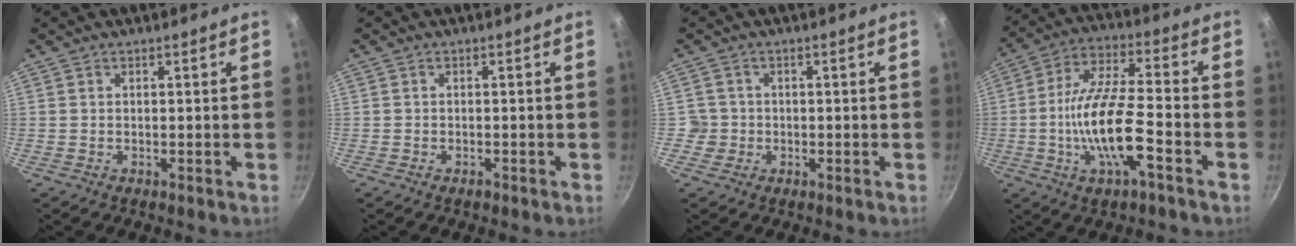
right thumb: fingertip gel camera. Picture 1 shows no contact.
{"total": 0.9, "force": [-0.6, 0.5, 0.4], "torque": [-0.010, 0.004, -0.009]}
{"total": 2.9, "force": [-0.5, 2.8, 0.3], "torque": [0.015, 0.015, -0.009]}
{"total": 14.7, "force": [-4.7, 4.2, 13.3], "torque": [-0.253, 0.030, -0.096]}